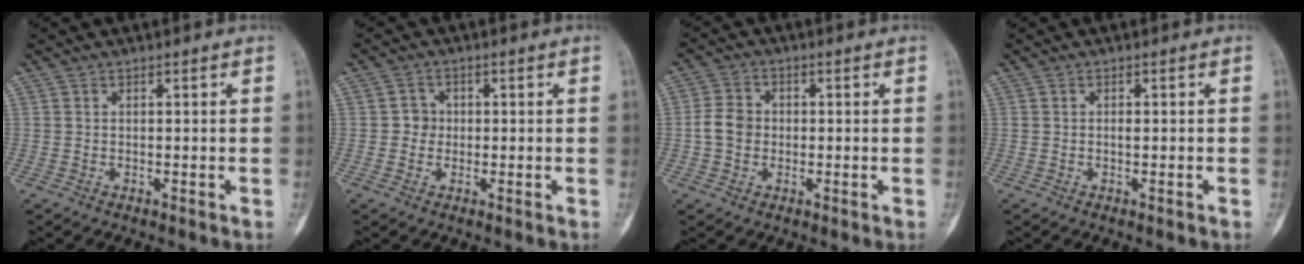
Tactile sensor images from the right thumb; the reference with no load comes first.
{"total": 2.7, "force": [-0.1, 2.6, 0.8], "torque": [0.005, 0.009, -0.007]}
{"total": 4.9, "force": [-0.5, 4.1, 2.6], "torque": [-0.041, 0.011, -0.015]}
{"total": 0.8, "force": [-0.1, 0.2, 0.7], "torque": [-0.011, 0.000, -0.002]}